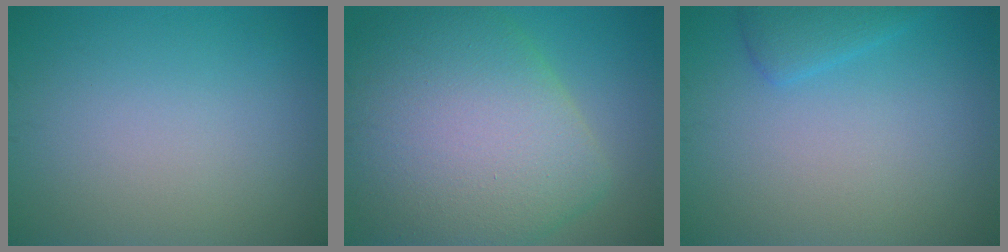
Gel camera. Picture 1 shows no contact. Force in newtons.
{"total": 12.2, "press": 12.2, "slide": 0.7}
{"total": 2.0, "press": 2.0, "slide": 0.2}